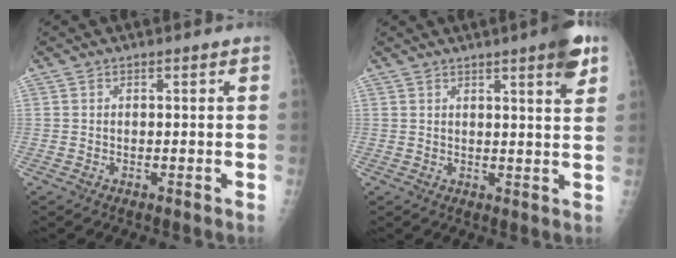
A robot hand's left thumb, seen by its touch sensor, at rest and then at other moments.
{"total": 6.4, "force": [3.7, 0.8, 5.2], "torque": [-0.062, -0.016, 0.046]}